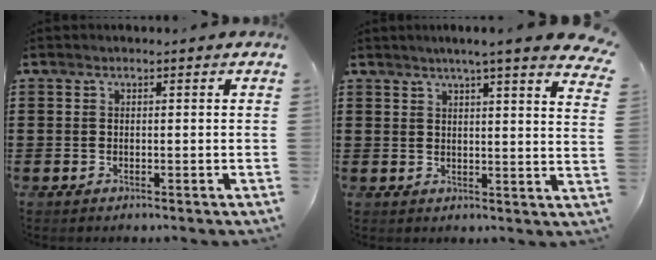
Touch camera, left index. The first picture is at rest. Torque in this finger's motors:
{"motor_torque": [2.14, 0.00, 0.33, 0.00]}